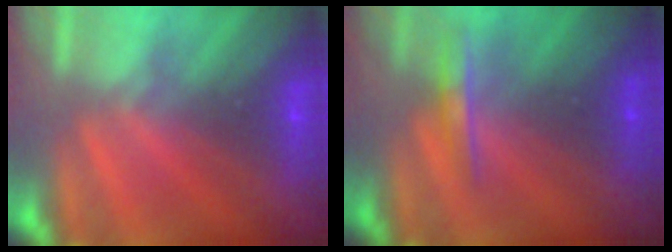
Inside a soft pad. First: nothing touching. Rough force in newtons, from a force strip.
{"total": 1.7}